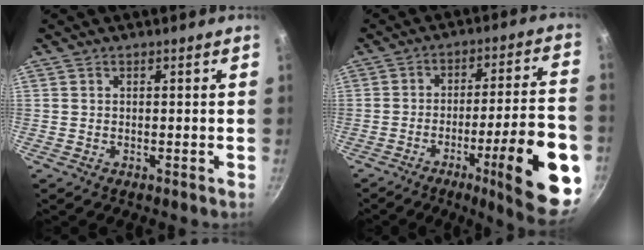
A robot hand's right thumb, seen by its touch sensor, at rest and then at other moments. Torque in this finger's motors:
{"motor_torque": [2.66, 2.35, 1.87, -0.91, 0.21]}